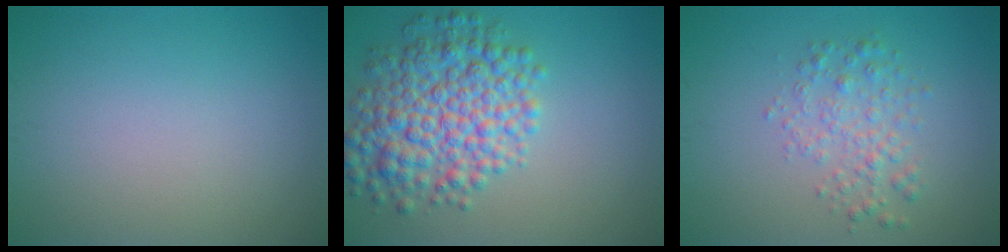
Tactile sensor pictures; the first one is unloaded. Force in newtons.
{"total": 7.5, "press": 7.5, "slide": 0.1}
{"total": 2.5, "press": 2.5, "slide": 0.1}